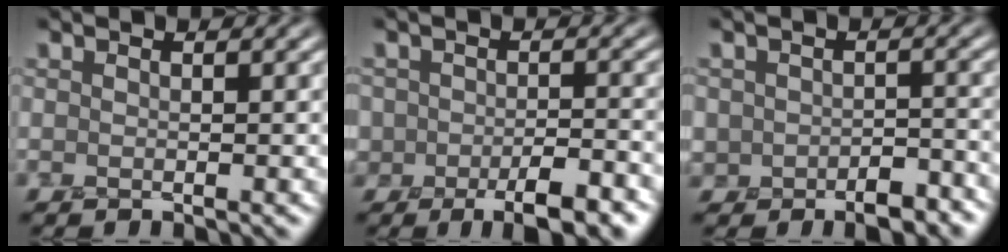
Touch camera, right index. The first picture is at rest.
{"total": 6.3, "force": [-3.4, 3.4, 4.0], "torque": [-0.047, -0.007, -0.049]}
{"total": 4.2, "force": [-2.4, 2.7, 2.1], "torque": [-0.019, -0.009, -0.041]}